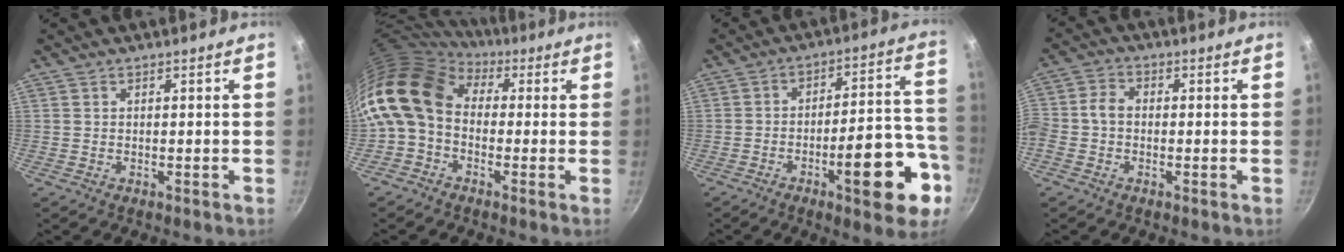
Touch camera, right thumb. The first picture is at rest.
{"total": 13.5, "force": [1.3, 9.9, 9.1], "torque": [-0.165, 0.024, 0.000]}
{"total": 17.3, "force": [-7.2, 5.6, 14.7], "torque": [-0.169, 0.050, -0.098]}
{"total": 4.7, "force": [-1.0, 3.6, 2.9], "torque": [-0.062, 0.021, -0.035]}